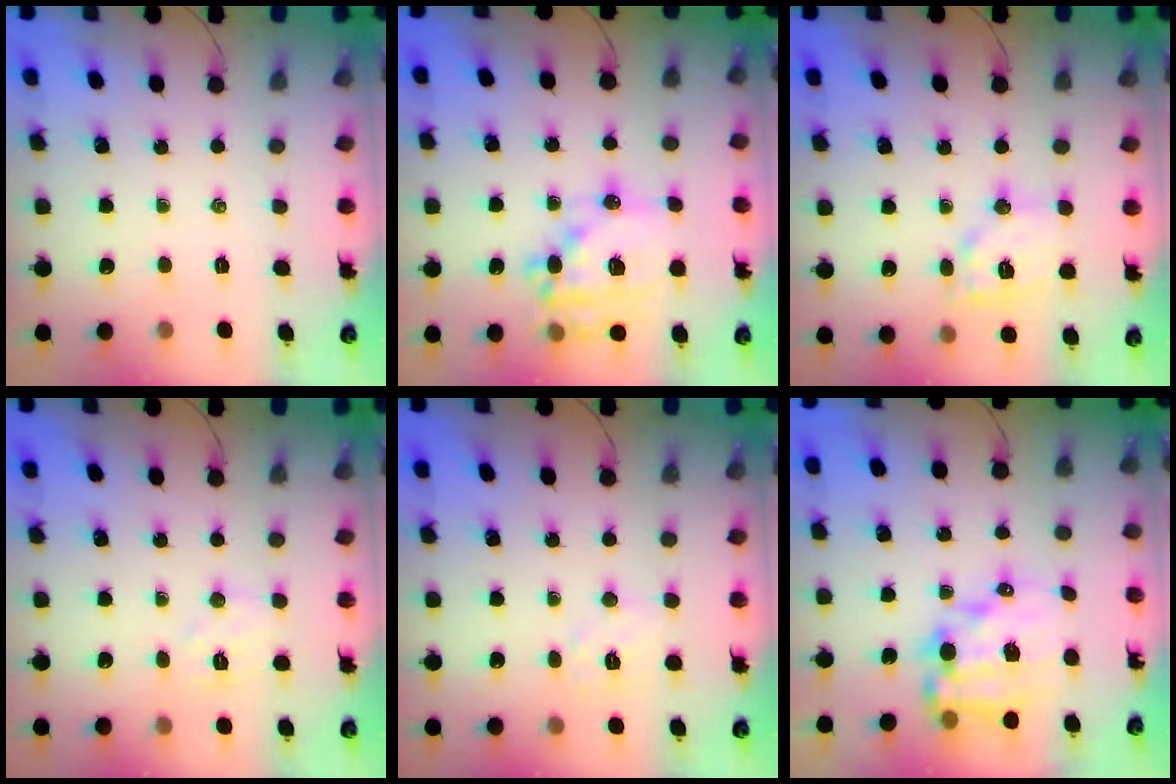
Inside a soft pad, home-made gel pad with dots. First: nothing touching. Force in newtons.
{"total": 19.8, "press": 19.4, "slide": 4.0}
{"total": 10.5, "press": 10.5, "slide": 0.6}
{"total": 5.7, "press": 5.6, "slide": 1.1}
{"total": 6.2, "press": 6.1, "slide": 0.9}
{"total": 13.1, "press": 12.7, "slide": 3.2}